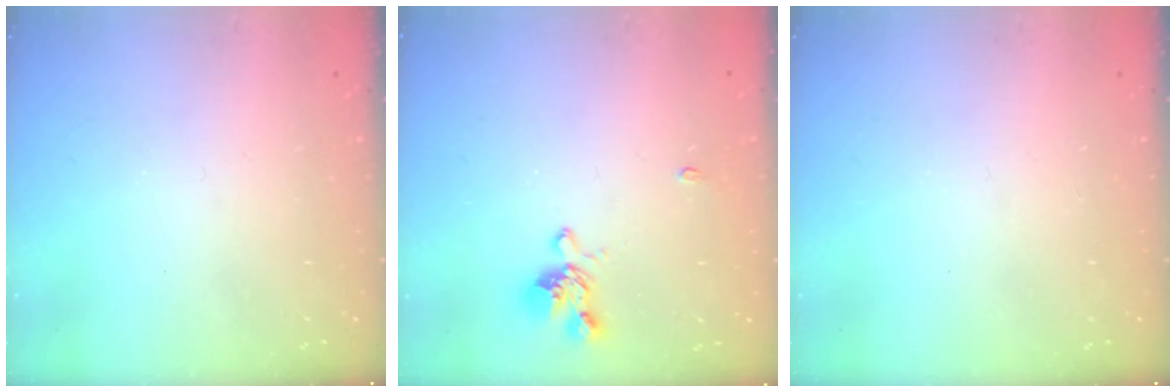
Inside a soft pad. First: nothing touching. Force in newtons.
{"total": 1.2, "press": 0.8, "slide": 1.0}
{"total": 0.0}